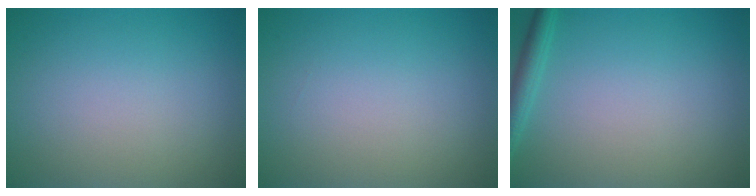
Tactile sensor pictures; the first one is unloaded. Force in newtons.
{"total": 0.0}
{"total": 1.9, "press": 1.9, "slide": 0.1}